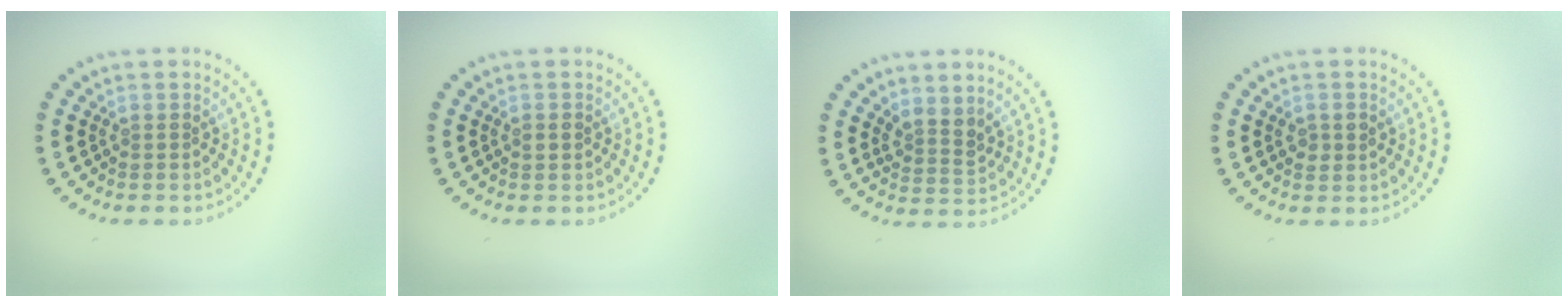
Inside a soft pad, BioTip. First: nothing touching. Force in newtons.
{"total": 1.0, "press": 1.0, "slide": 0.0}
{"total": 2.2, "press": 1.7, "slide": 1.4}
{"total": 1.4, "press": 1.4, "slide": 0.1}